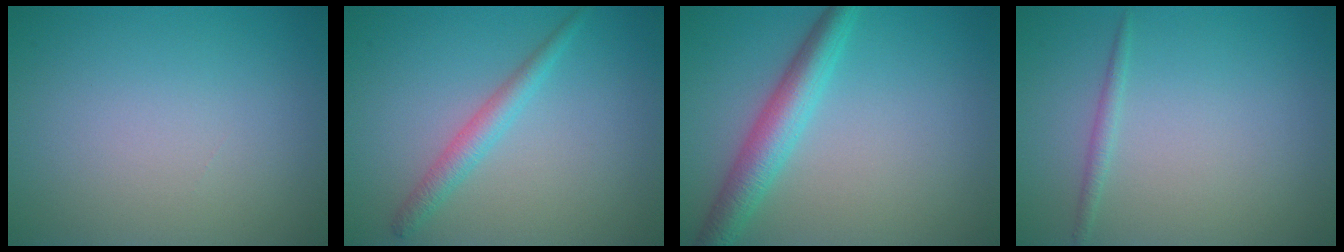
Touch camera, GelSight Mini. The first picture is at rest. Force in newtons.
{"total": 2.2, "press": 2.2, "slide": 0.0}
{"total": 4.3, "press": 4.3, "slide": 0.1}
{"total": 0.9, "press": 0.9, "slide": 0.1}